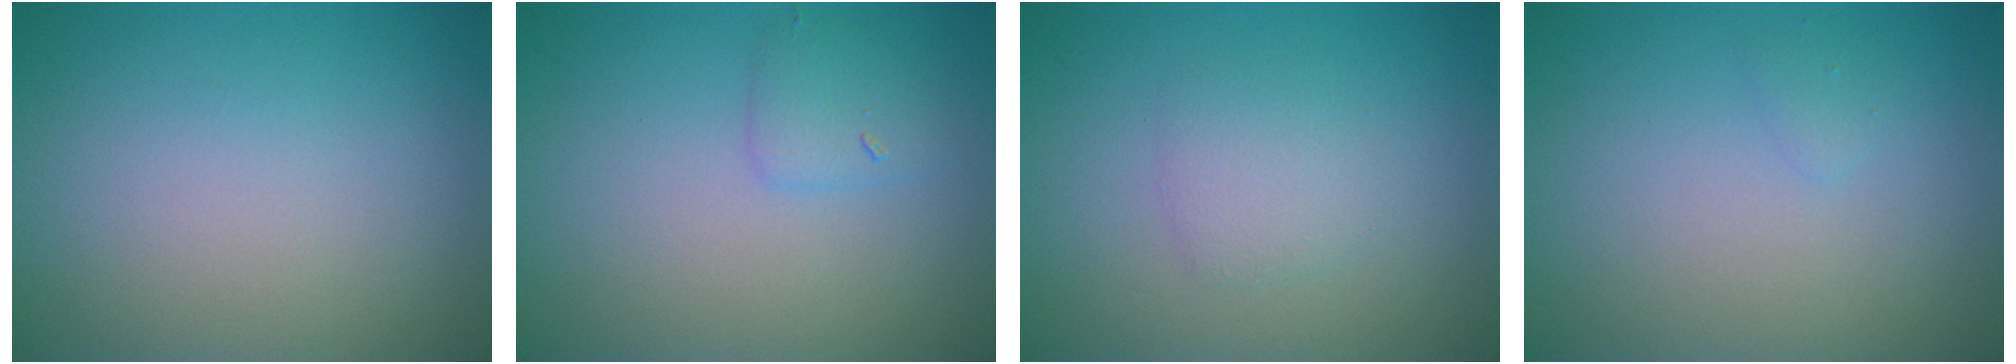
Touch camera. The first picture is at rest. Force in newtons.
{"total": 1.5, "press": 1.5, "slide": 0.1}
{"total": 1.7, "press": 1.7, "slide": 0.0}
{"total": 0.5, "press": 0.5, "slide": 0.1}